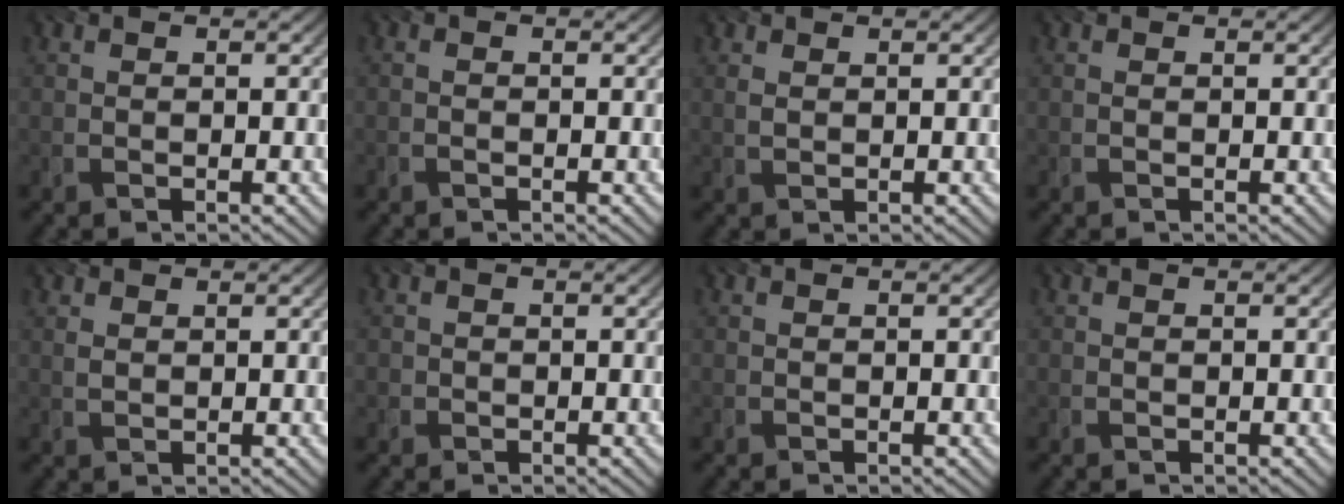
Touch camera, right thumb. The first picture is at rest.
{"total": 0.6, "force": [-0.6, 0.2, 0.3], "torque": [-0.005, -0.001, -0.013]}
{"total": 1.7, "force": [1.0, 0.8, 1.0], "torque": [-0.024, 0.000, 0.017]}
{"total": 0.6, "force": [0.4, 0.3, 0.4], "torque": [-0.010, 0.002, 0.003]}
{"total": 1.9, "force": [1.2, 1.1, 1.1], "torque": [-0.027, 0.002, 0.022]}
{"total": 0.8, "force": [-0.5, 0.5, -0.3], "torque": [0.008, -0.001, -0.011]}
{"total": 0.0}
{"total": 0.0}